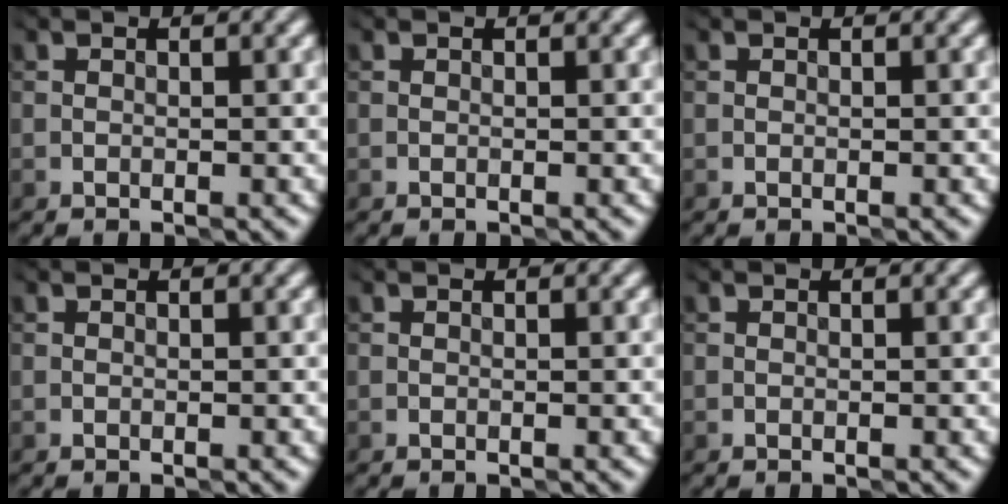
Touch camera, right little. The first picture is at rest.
{"total": 0.0}
{"total": 0.0}
{"total": 0.0}
{"total": 0.0}
{"total": 0.0}